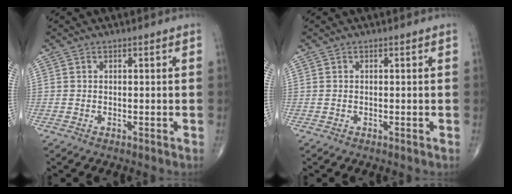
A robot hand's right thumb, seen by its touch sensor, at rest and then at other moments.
{"total": 0.0}